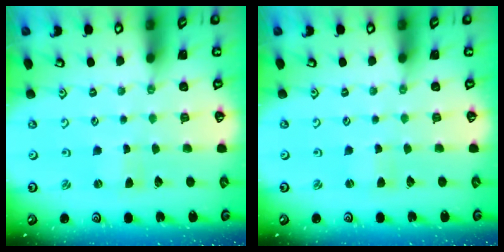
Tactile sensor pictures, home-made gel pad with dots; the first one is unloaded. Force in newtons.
{"total": 2.4, "press": 2.4, "slide": 0.5}